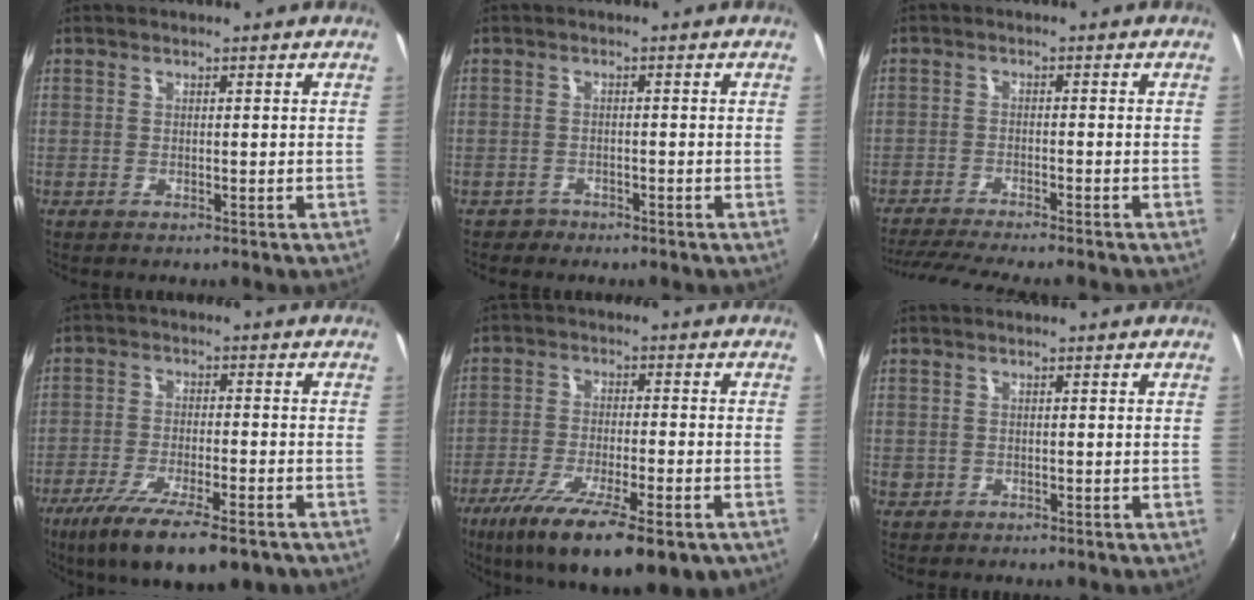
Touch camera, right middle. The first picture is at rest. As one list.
[{"total": 2.1, "force": [-1.5, 1.5, 0.1], "torque": [-0.008, 0.001, -0.024]}, {"total": 9.3, "force": [-8.4, -0.1, 4.0], "torque": [-0.099, -0.020, -0.136]}, {"total": 14.8, "force": [-9.9, 3.7, 10.3], "torque": [-0.204, -0.049, -0.164]}, {"total": 18.0, "force": [-10.9, 4.8, 13.5], "torque": [-0.248, -0.056, -0.175]}, {"total": 1.1, "force": [-0.1, 1.1, 0.3], "torque": [-0.004, -0.002, -0.001]}]